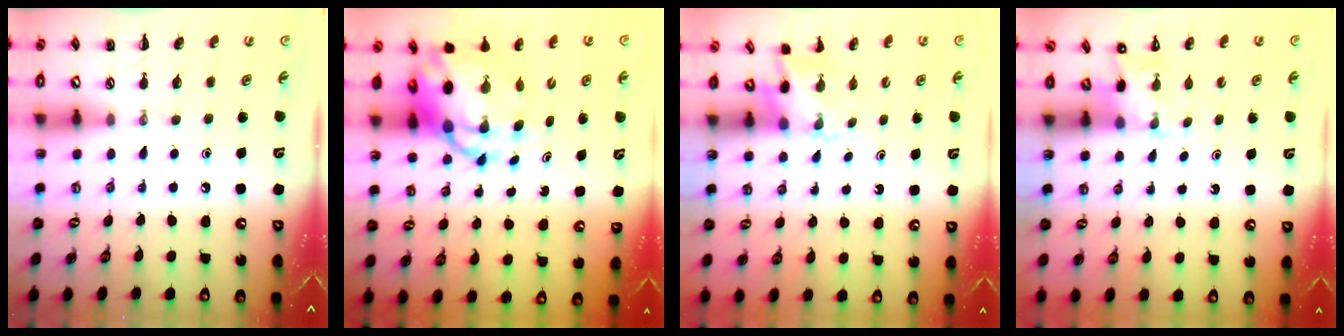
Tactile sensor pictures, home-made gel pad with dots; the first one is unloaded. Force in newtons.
{"total": 10.5, "press": 10.1, "slide": 3.0}
{"total": 2.5, "press": 2.3, "slide": 1.0}
{"total": 3.0, "press": 2.8, "slide": 1.0}